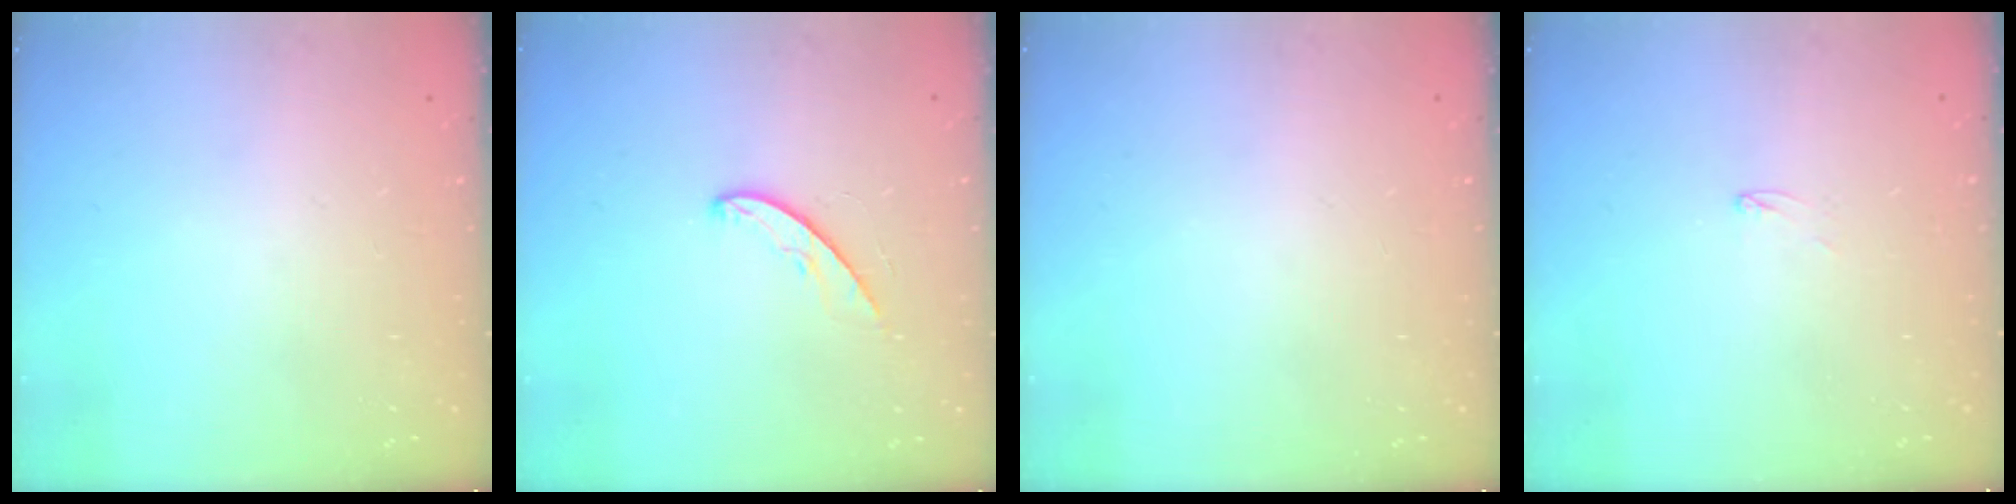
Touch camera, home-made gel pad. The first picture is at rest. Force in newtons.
{"total": 5.1, "press": 5.1, "slide": 0.2}
{"total": 0.0}
{"total": 2.6, "press": 2.6, "slide": 0.2}